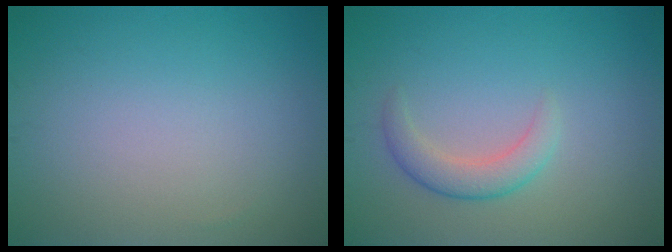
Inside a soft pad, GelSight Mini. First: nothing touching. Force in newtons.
{"total": 2.4, "press": 2.4, "slide": 0.2}